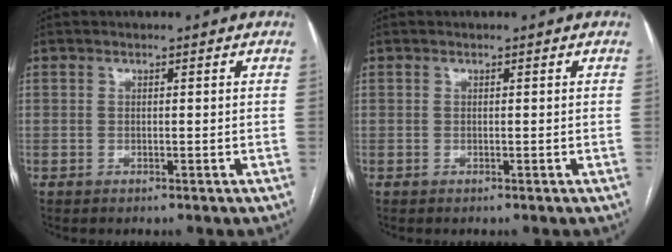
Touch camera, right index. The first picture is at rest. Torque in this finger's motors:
{"motor_torque": [0.00, 0.00, 0.00, 0.00]}